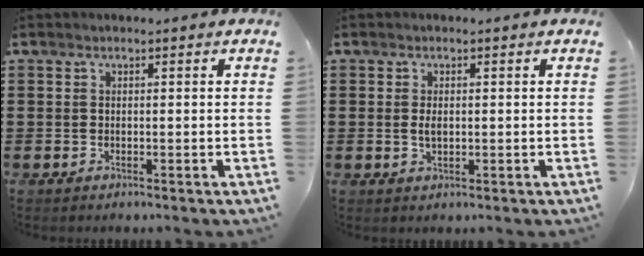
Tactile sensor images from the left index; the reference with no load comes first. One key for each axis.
{"total": 1.9, "fx": 0.1, "fy": 0.9, "fz": 1.7, "tx": -0.035, "ty": 0.003, "tz": 0.000}